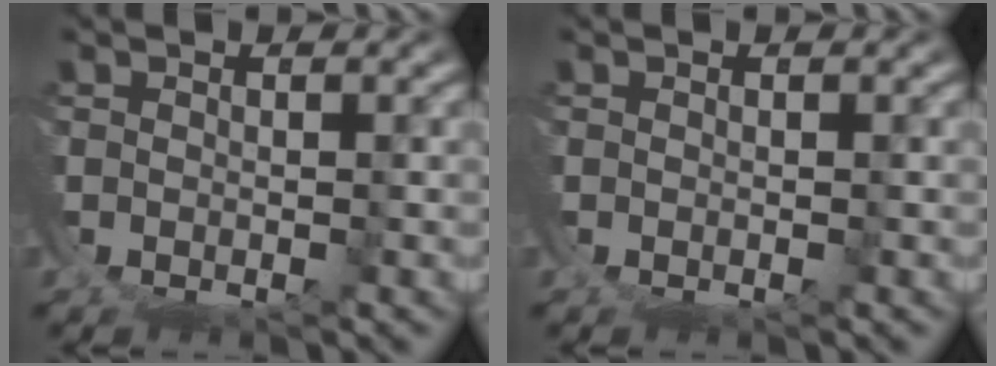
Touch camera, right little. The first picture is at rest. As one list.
[{"total": 0.0}]